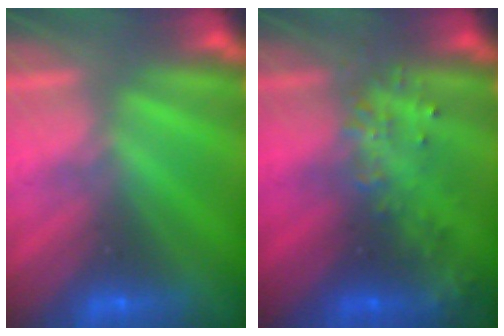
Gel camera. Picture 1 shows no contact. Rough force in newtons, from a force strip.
{"total": 2.9}